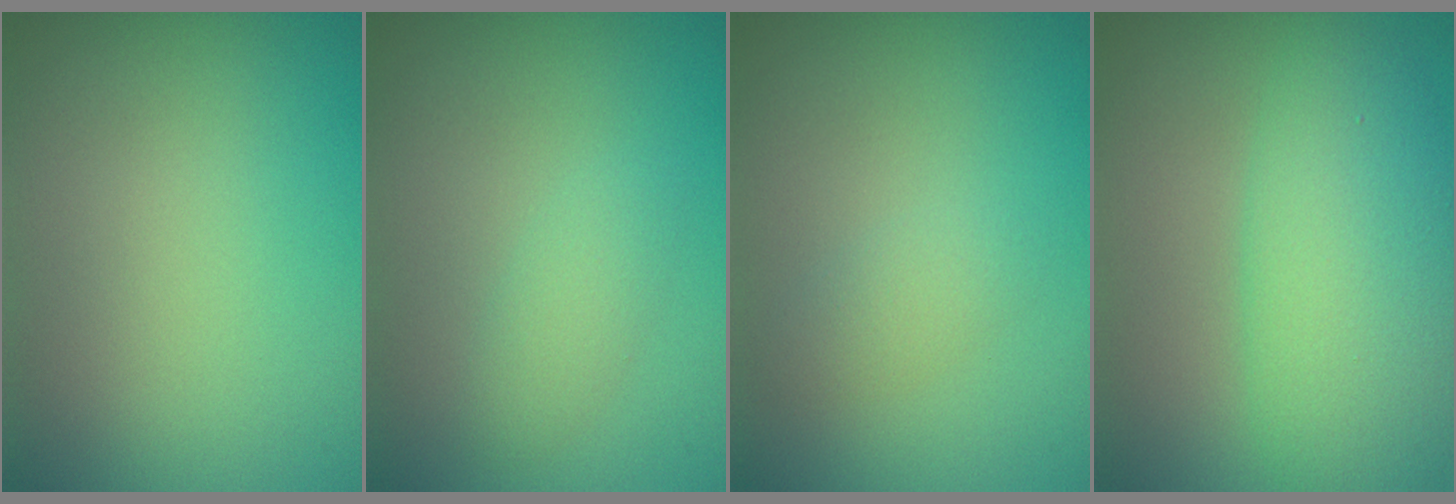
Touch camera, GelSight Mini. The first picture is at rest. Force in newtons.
{"total": 1.6, "press": 1.6, "slide": 0.1}
{"total": 1.3, "press": 1.3, "slide": 0.0}
{"total": 6.9, "press": 6.9, "slide": 0.2}